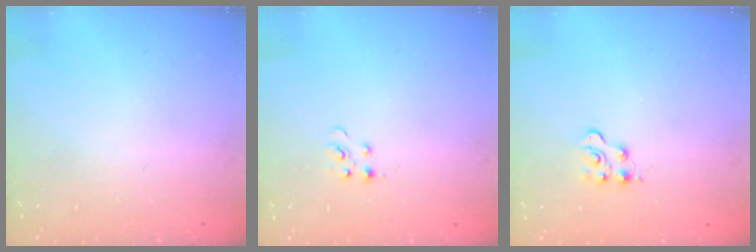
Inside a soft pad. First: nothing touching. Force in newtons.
{"total": 3.8, "press": 3.7, "slide": 0.4}
{"total": 4.5, "press": 4.5, "slide": 0.6}